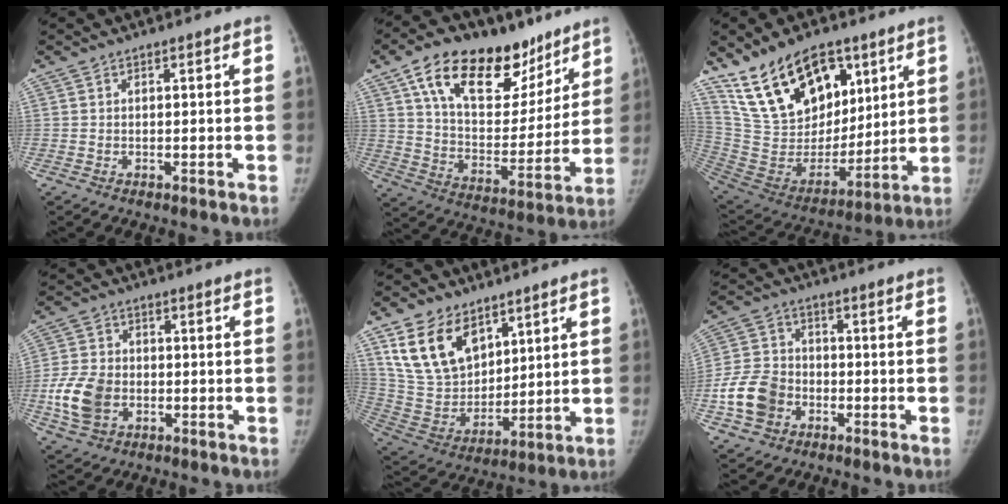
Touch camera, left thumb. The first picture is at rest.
{"total": 25.4, "force": [15.0, 13.5, 15.4], "torque": [-0.203, -0.034, 0.248]}
{"total": 23.1, "force": [13.5, 13.0, 13.6], "torque": [-0.196, -0.054, 0.257]}
{"total": 10.3, "force": [-2.4, 7.7, 6.4], "torque": [-0.121, 0.008, -0.046]}
{"total": 16.7, "force": [9.0, 11.0, 8.8], "torque": [-0.130, -0.043, 0.190]}
{"total": 10.5, "force": [-3.8, 8.3, 5.0], "torque": [-0.084, 0.021, -0.073]}